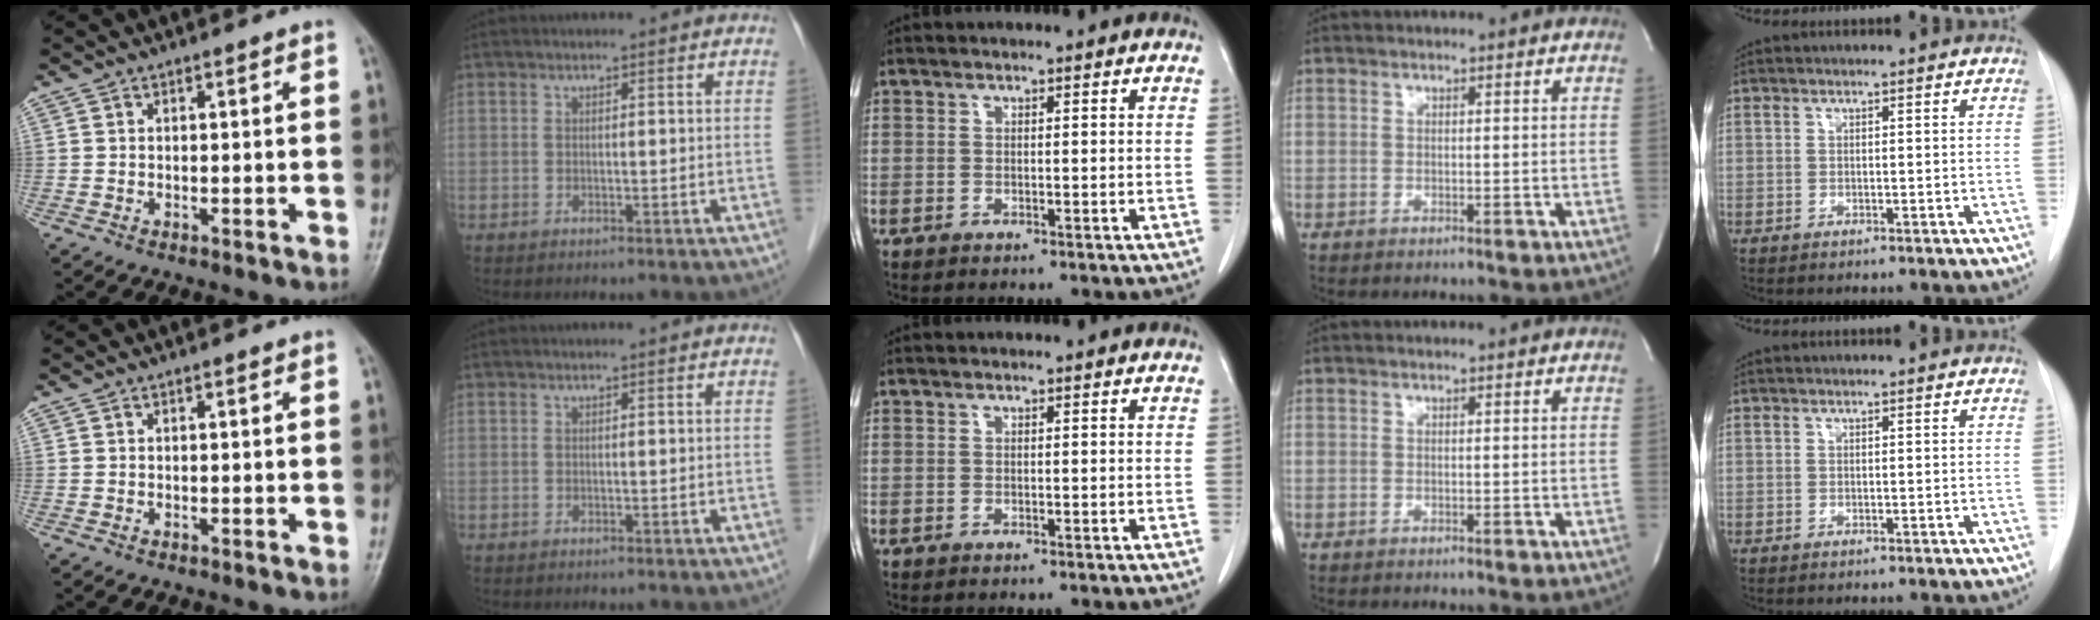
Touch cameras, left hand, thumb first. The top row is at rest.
{}